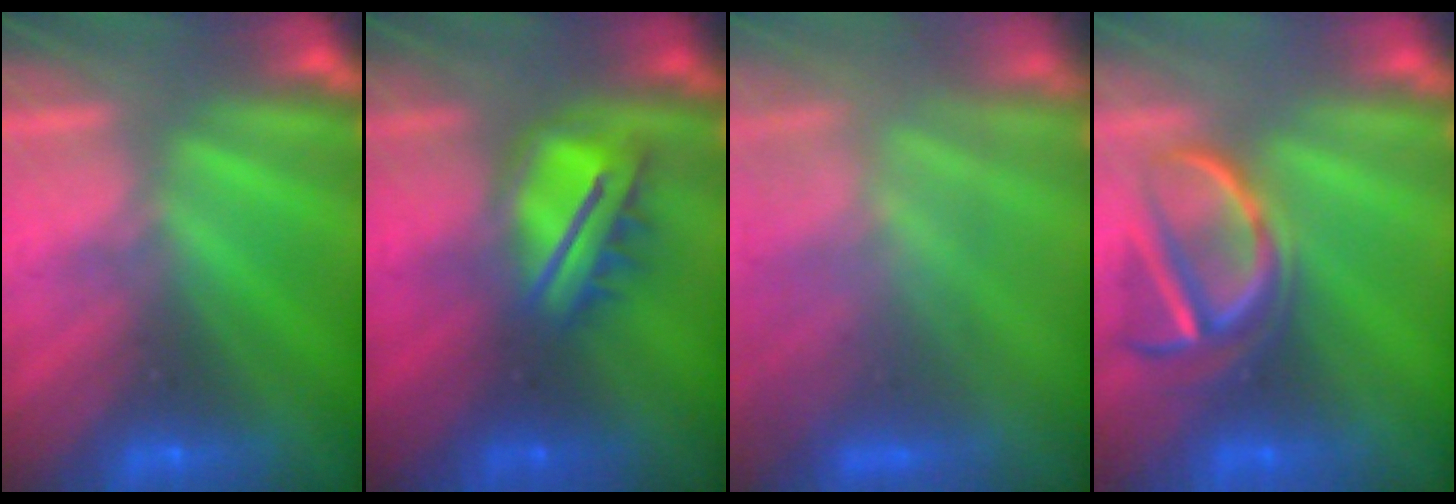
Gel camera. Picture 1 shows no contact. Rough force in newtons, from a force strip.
{"total": 4.9}
{"total": 3.6}
{"total": 3.8}